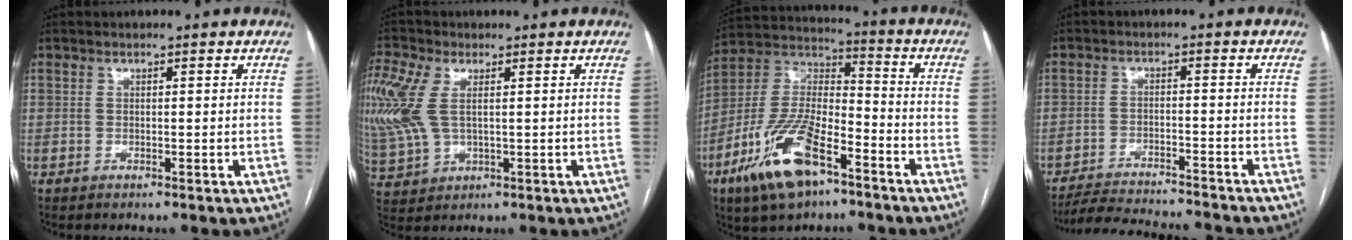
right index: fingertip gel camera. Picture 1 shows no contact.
{"total": 14.8, "force": [3.4, 8.3, 11.8], "torque": [-0.327, 0.008, 0.070]}
{"total": 16.4, "force": [-9.0, 6.1, 12.3], "torque": [-0.260, -0.003, -0.165]}
{"total": 13.5, "force": [-12.8, 0.9, 4.3], "torque": [-0.067, -0.008, -0.183]}